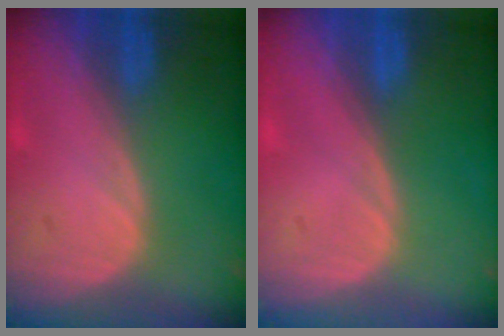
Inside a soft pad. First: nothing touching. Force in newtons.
{"total": 0.0}